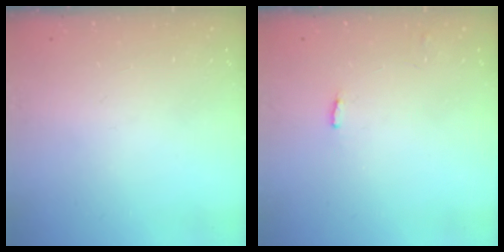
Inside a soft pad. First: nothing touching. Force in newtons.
{"total": 1.3, "press": 1.3, "slide": 0.2}